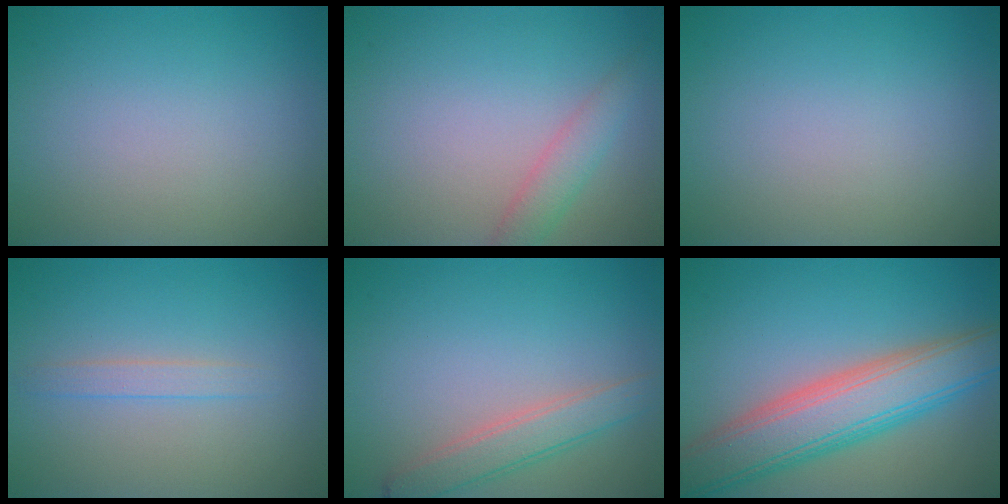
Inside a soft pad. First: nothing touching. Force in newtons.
{"total": 2.2, "press": 2.2, "slide": 0.2}
{"total": 0.0}
{"total": 1.3, "press": 1.3, "slide": 0.0}
{"total": 2.9, "press": 2.9, "slide": 0.1}
{"total": 8.3, "press": 8.3, "slide": 0.4}